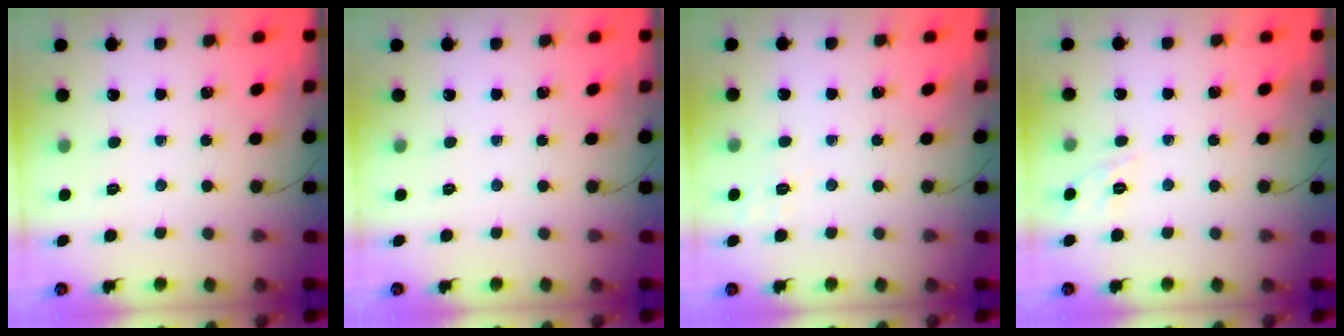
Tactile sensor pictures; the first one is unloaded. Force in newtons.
{"total": 0.0}
{"total": 2.0, "press": 1.1, "slide": 1.7}
{"total": 2.0, "press": 0.8, "slide": 1.8}